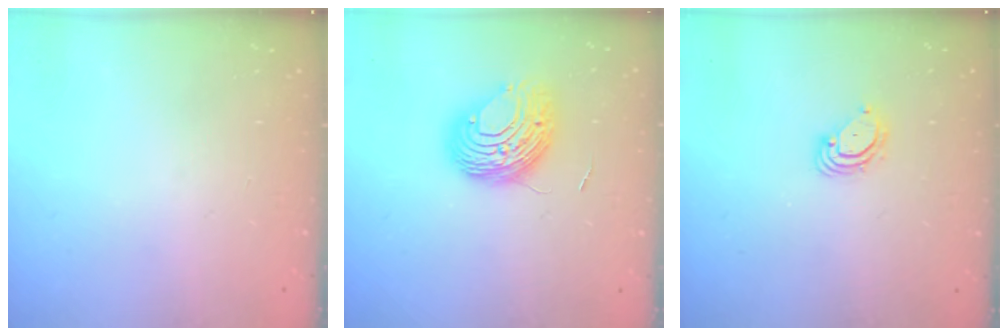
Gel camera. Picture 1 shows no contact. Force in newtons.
{"total": 9.5, "press": 9.5, "slide": 0.7}
{"total": 4.3, "press": 4.3, "slide": 0.4}